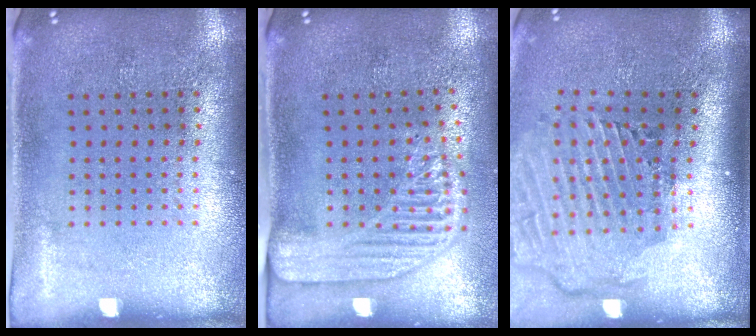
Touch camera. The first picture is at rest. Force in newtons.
{"total": 2.2, "press": 1.7, "slide": 1.3}
{"total": 3.0, "press": 2.2, "slide": 2.0}